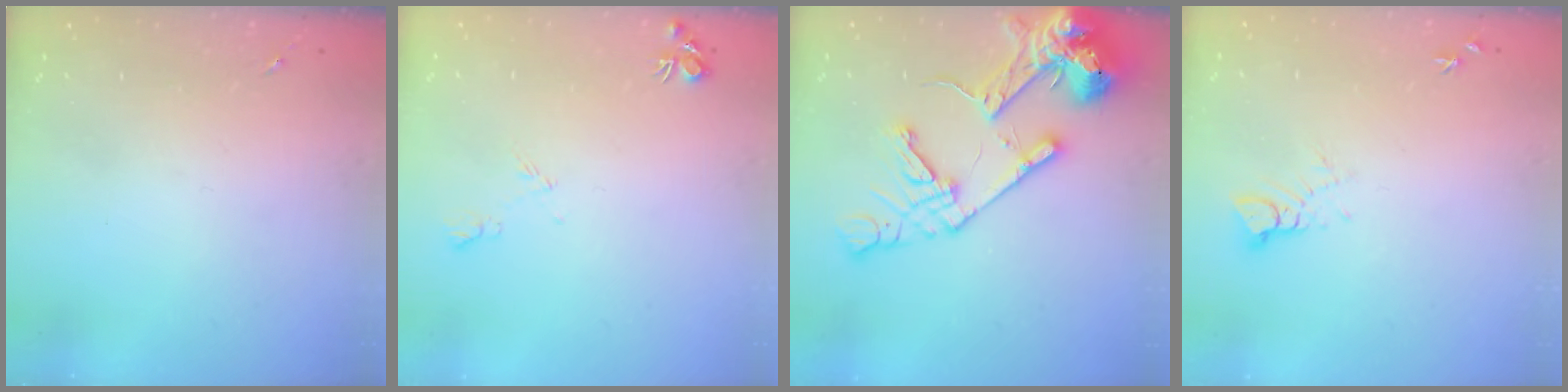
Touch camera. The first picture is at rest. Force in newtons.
{"total": 5.8, "press": 5.8, "slide": 0.8}
{"total": 18.1, "press": 17.9, "slide": 2.8}
{"total": 3.5, "press": 3.5, "slide": 0.2}